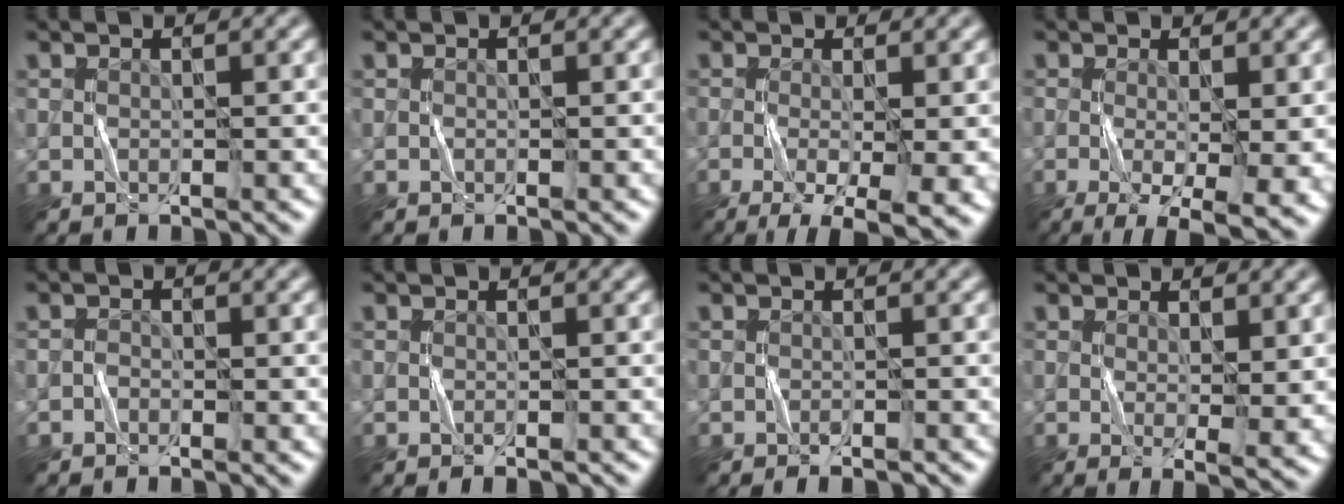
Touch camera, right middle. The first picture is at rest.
{"total": 0.0}
{"total": 8.3, "force": [-3.1, 2.5, 7.3], "torque": [-0.112, -0.013, -0.037]}
{"total": 7.9, "force": [-2.3, 2.3, 7.2], "torque": [-0.112, -0.013, -0.022]}
{"total": 0.7, "force": [-0.5, 0.4, 0.2], "torque": [-0.002, 0.002, -0.012]}
{"total": 0.9, "force": [-0.7, 0.2, 0.6], "torque": [-0.011, -0.001, -0.010]}
{"total": 1.3, "force": [-1.0, 0.3, 0.8], "torque": [-0.011, 0.000, -0.016]}
{"total": 3.1, "force": [0.3, 0.6, 3.1], "torque": [-0.049, -0.012, 0.010]}